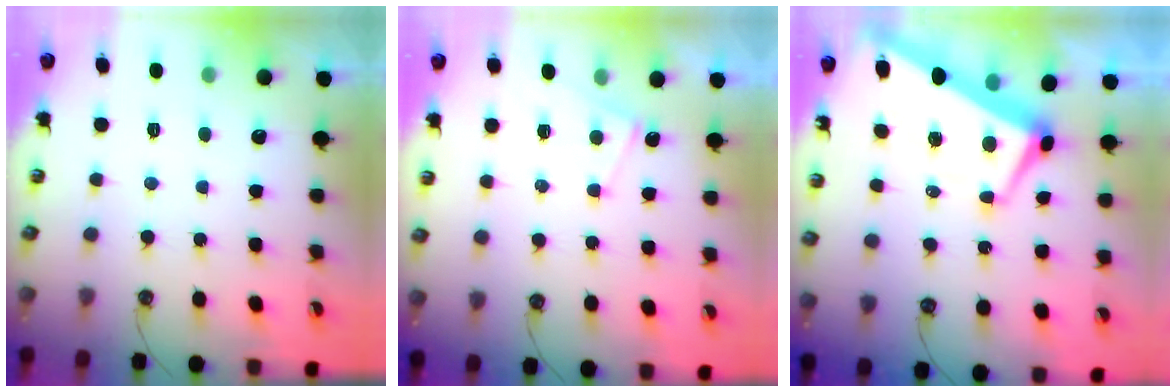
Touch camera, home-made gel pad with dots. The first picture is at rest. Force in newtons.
{"total": 2.6, "press": 2.6, "slide": 0.3}
{"total": 1.7, "press": 1.1, "slide": 1.4}